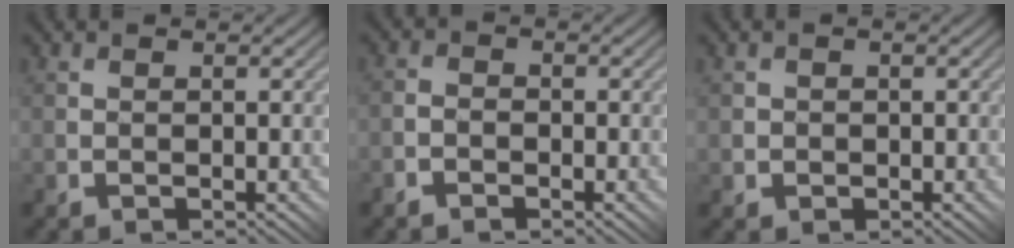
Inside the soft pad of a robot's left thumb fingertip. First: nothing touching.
{"total": 2.0, "force": [-1.4, 1.1, 0.8], "torque": [-0.011, 0.005, -0.034]}
{"total": 1.5, "force": [0.1, 1.5, -0.1], "torque": [0.010, 0.008, -0.007]}